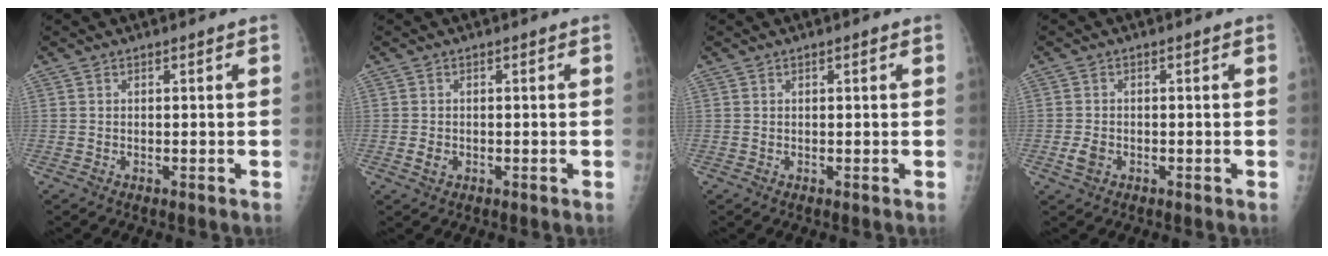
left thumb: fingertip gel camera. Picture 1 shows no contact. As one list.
[{"total": 1.6, "force": [-0.6, 1.2, 0.7], "torque": [-0.012, 0.000, -0.009]}, {"total": 0.7, "force": [0.2, 0.2, 0.6], "torque": [-0.007, 0.001, 0.003]}, {"total": 2.3, "force": [-1.0, 1.7, 1.2], "torque": [-0.023, 0.000, -0.016]}]